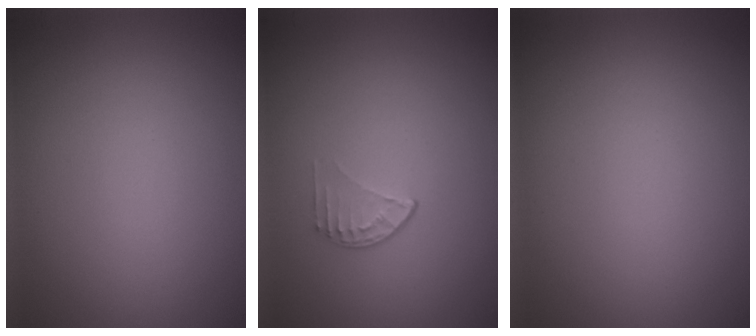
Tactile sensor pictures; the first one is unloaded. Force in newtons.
{"total": 1.1, "press": 0.7, "slide": 0.9}
{"total": 0.0}